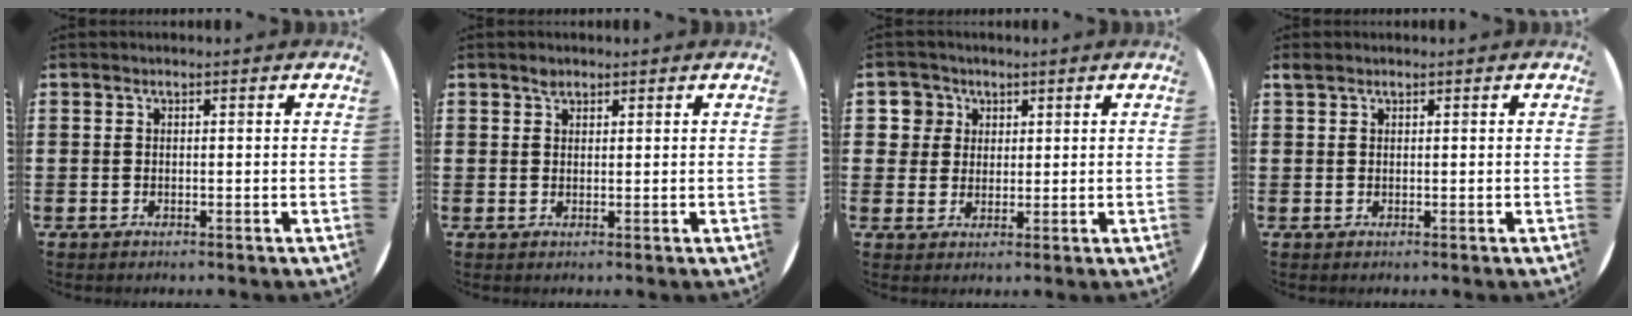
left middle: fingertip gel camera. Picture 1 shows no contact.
{"total": 1.2, "force": [1.0, 0.5, 0.3], "torque": [0.001, -0.001, 0.018]}
{"total": 3.7, "force": [1.8, 3.2, 0.2], "torque": [-0.003, 0.006, 0.032]}
{"total": 0.6, "force": [0.5, 0.2, 0.1], "torque": [-0.003, 0.002, 0.011]}